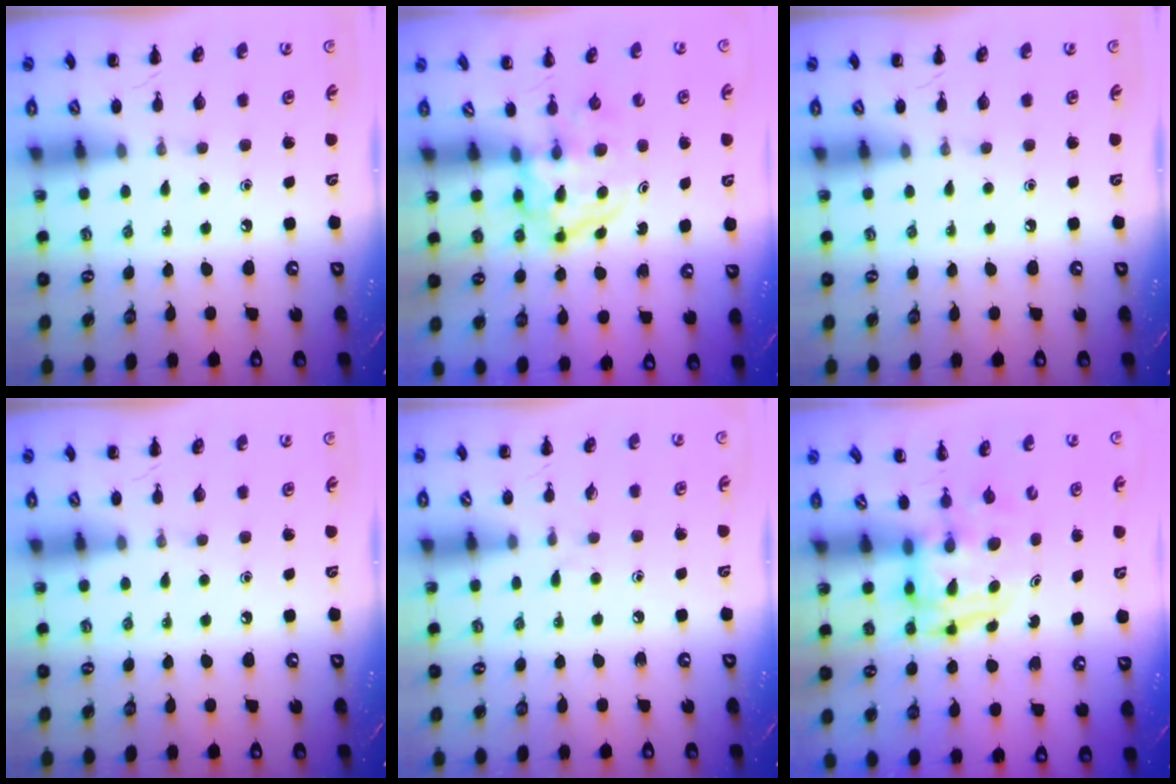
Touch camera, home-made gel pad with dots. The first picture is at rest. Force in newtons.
{"total": 3.9, "press": 3.9, "slide": 0.4}
{"total": 0.0}
{"total": 0.0}
{"total": 3.7, "press": 3.4, "slide": 1.6}
{"total": 3.9, "press": 3.9, "slide": 0.4}